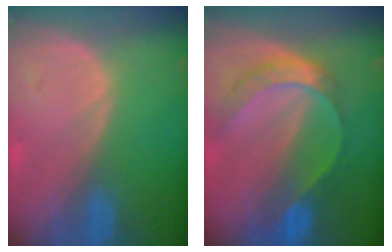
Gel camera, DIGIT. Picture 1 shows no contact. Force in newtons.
{"total": 7.8, "press": 6.5, "slide": 4.2}